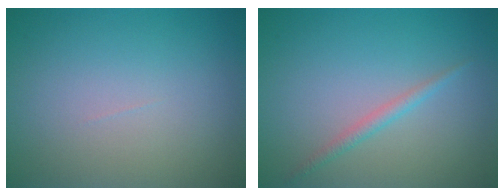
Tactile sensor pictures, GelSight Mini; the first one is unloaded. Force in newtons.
{"total": 1.3, "press": 1.3, "slide": 0.1}